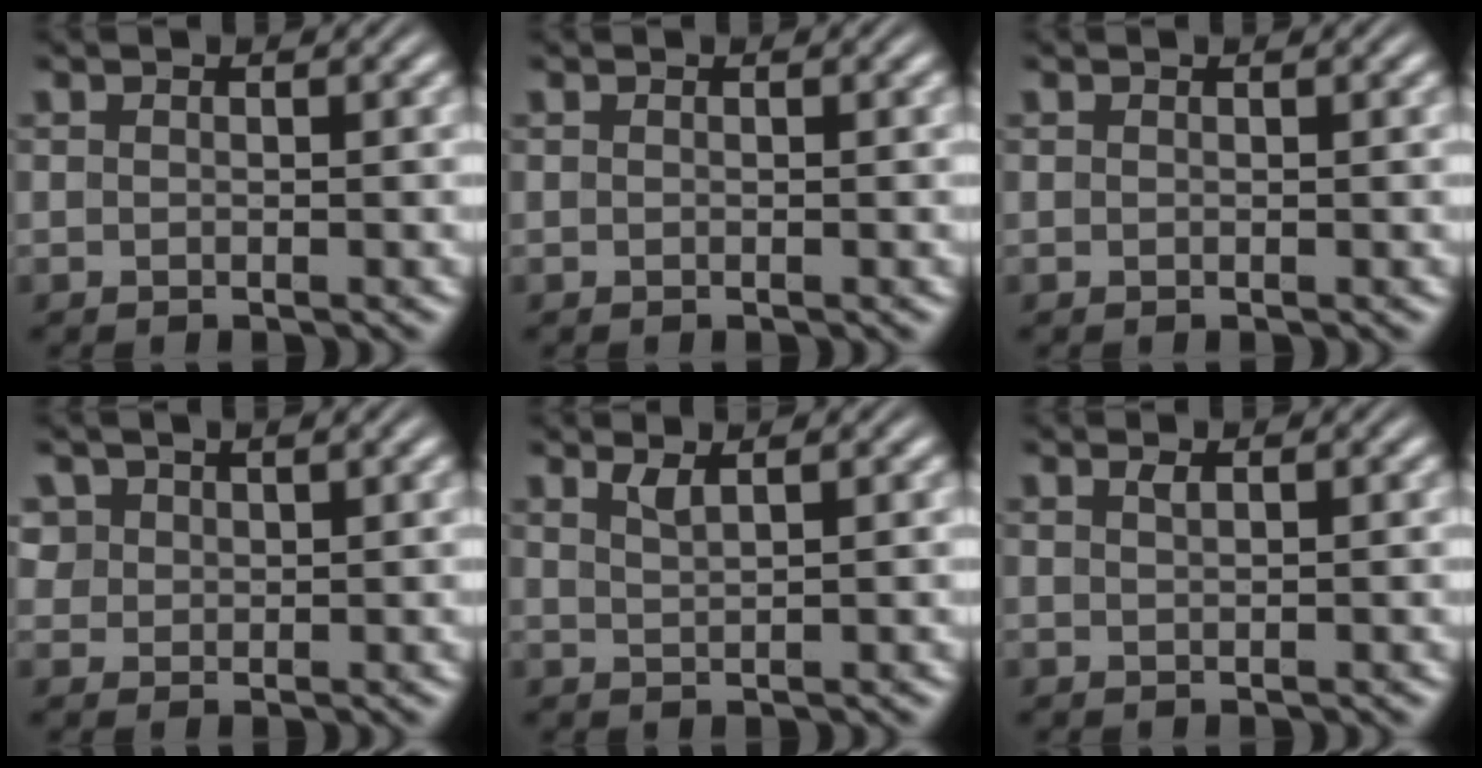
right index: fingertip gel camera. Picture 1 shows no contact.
{"total": 0.0}
{"total": 0.0}
{"total": 2.3, "force": [1.5, 1.5, 0.7], "torque": [-0.021, -0.006, 0.038]}
{"total": 1.3, "force": [1.0, -0.3, 0.8], "torque": [-0.018, -0.005, 0.025]}
{"total": 0.6, "force": [0.4, -0.3, 0.4], "torque": [-0.004, -0.001, 0.012]}